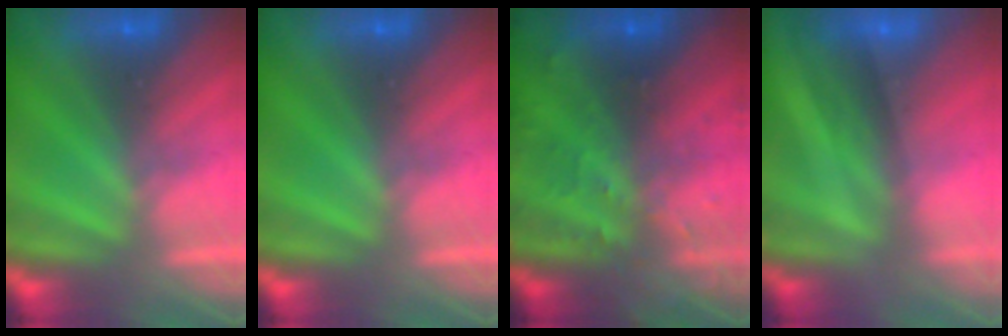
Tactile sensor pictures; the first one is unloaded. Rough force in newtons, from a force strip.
{"total": 0.0}
{"total": 7.3}
{"total": 2.0}